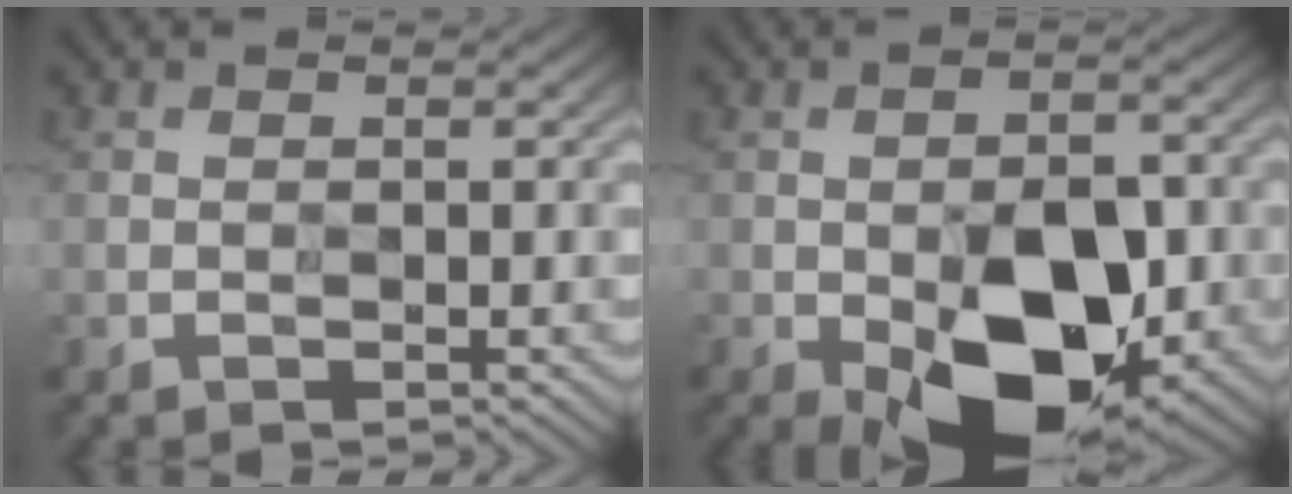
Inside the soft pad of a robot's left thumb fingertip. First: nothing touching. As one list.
[{"total": 13.4, "force": [-5.4, 7.2, 9.9], "torque": [-0.145, -0.022, -0.082]}]